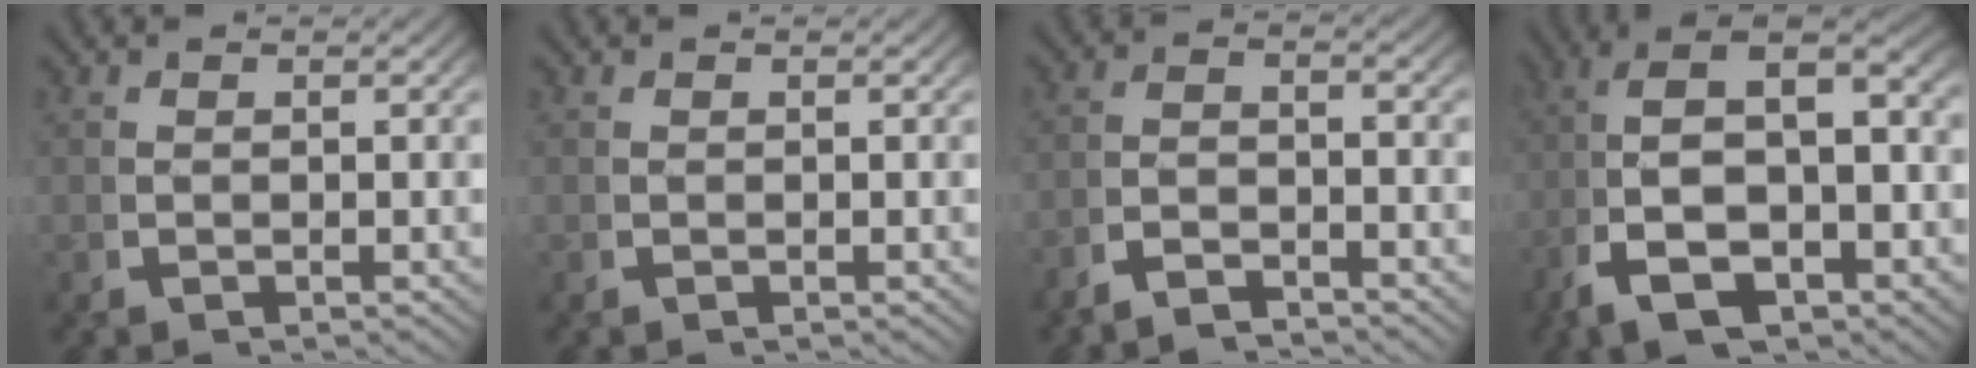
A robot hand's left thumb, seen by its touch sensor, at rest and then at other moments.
{"total": 0.0}
{"total": 2.7, "force": [-2.4, 0.6, 1.2], "torque": [-0.021, -0.006, -0.051]}
{"total": 11.9, "force": [-0.8, 7.4, 9.3], "torque": [-0.182, -0.025, -0.005]}